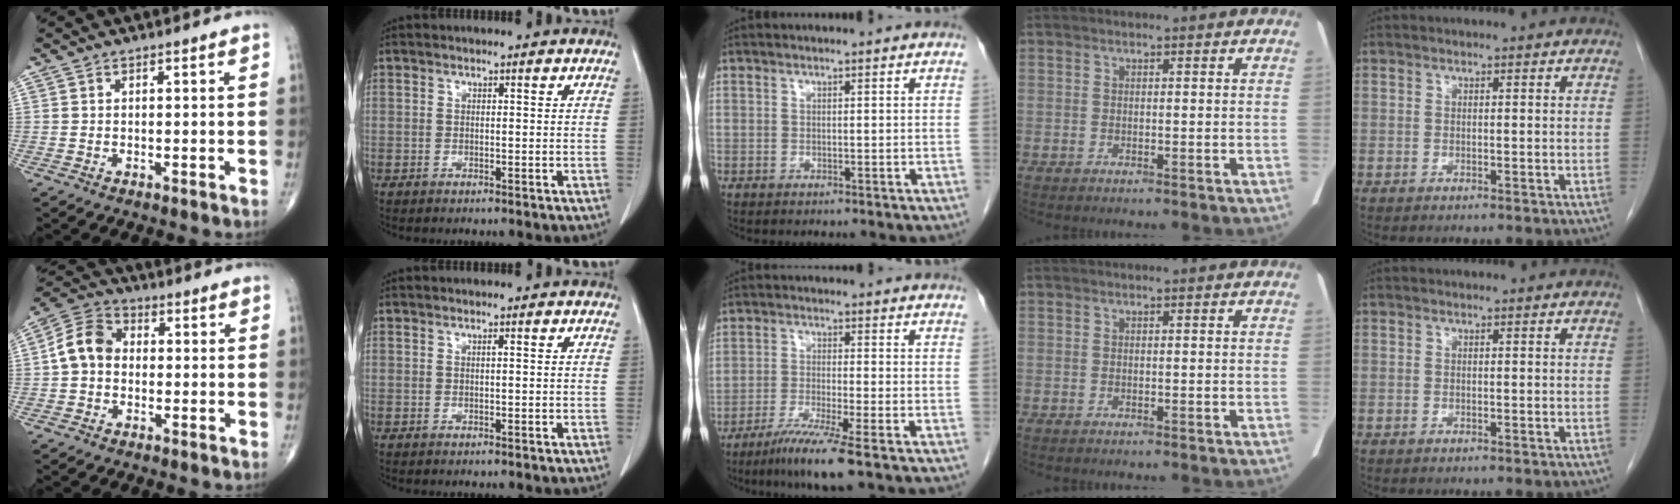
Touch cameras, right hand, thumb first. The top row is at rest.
{"thumb": {"total": 7.8, "force": [-0.3, 6.2, 4.8], "torque": [-0.079, 0.027, -0.020]}, "middle": {"total": 7.2, "force": [-4.8, -0.9, 5.3], "torque": [-0.098, -0.023, -0.091]}}